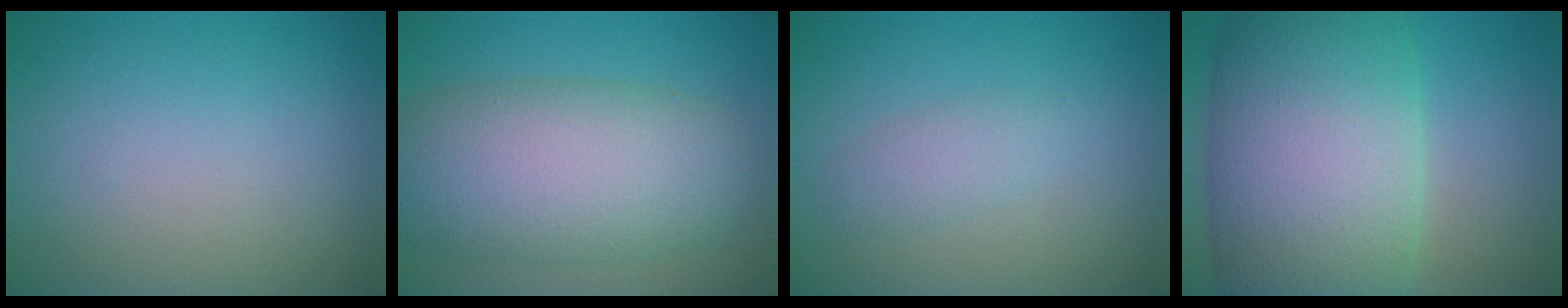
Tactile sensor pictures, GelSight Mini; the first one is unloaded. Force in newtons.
{"total": 9.7, "press": 9.7, "slide": 0.7}
{"total": 1.7, "press": 1.7, "slide": 0.1}
{"total": 15.4, "press": 15.4, "slide": 0.4}